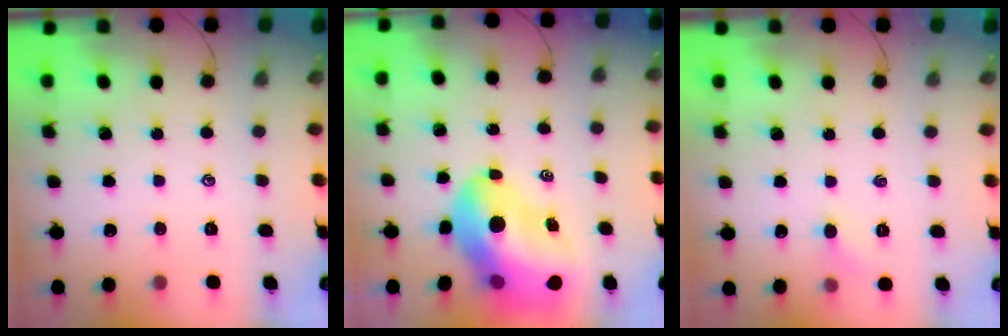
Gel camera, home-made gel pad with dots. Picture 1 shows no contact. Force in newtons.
{"total": 17.0, "press": 16.4, "slide": 4.6}
{"total": 4.0, "press": 3.8, "slide": 1.1}